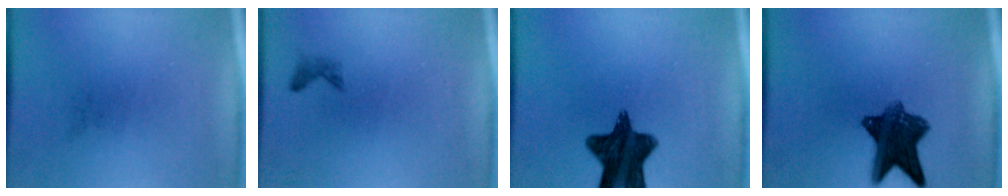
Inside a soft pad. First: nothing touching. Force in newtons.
{"total": 0.8}
{"total": 11.8}
{"total": 8.9}